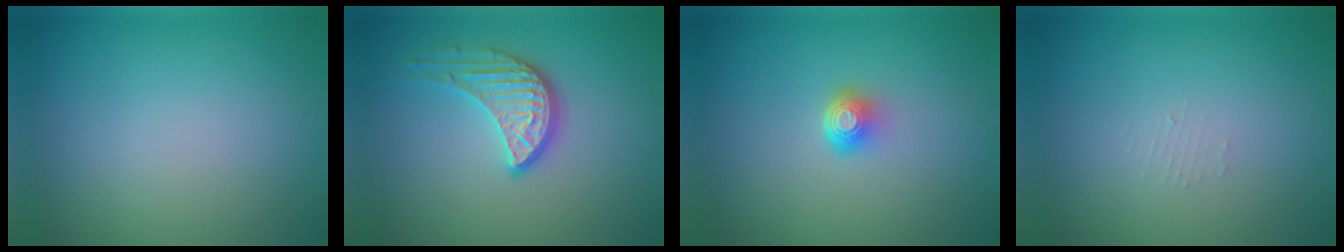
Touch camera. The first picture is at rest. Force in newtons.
{"total": 3.5, "press": 3.1, "slide": 1.7}
{"total": 2.1, "press": 1.4, "slide": 1.6}
{"total": 0.7, "press": 0.7, "slide": 0.1}